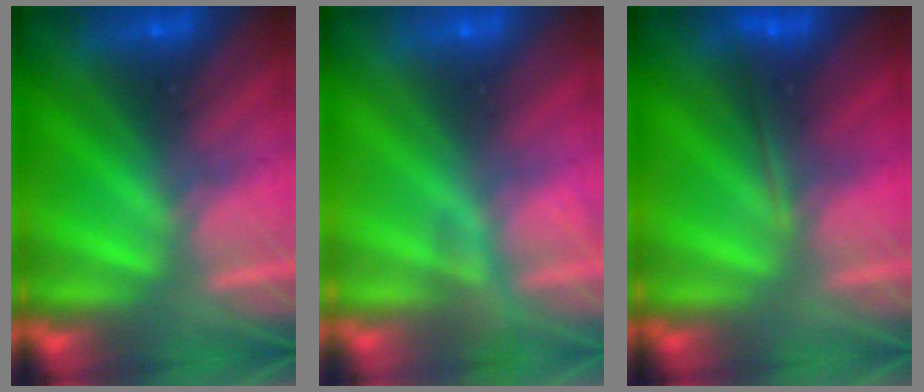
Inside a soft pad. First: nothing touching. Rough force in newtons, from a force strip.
{"total": 2.3}
{"total": 1.8}